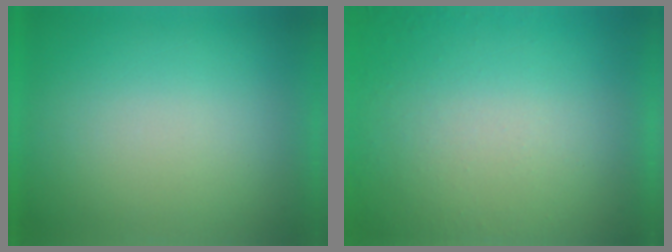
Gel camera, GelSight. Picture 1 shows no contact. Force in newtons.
{"total": 4.7}